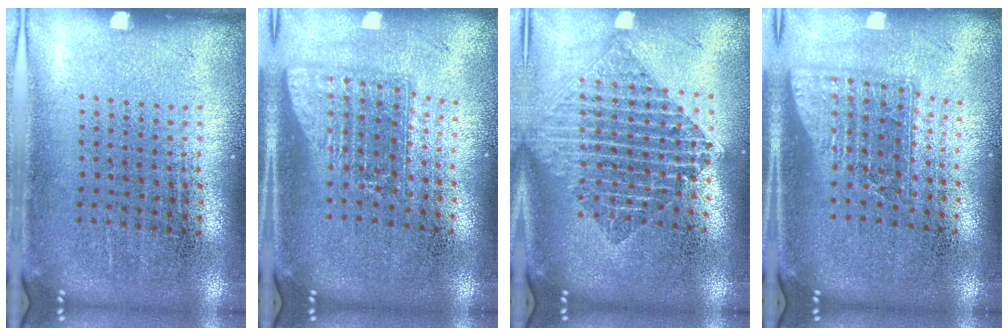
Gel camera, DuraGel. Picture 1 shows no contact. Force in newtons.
{"total": 1.7, "press": 1.3, "slide": 1.0}
{"total": 2.2, "press": 1.7, "slide": 1.4}
{"total": 1.5, "press": 1.2, "slide": 1.0}